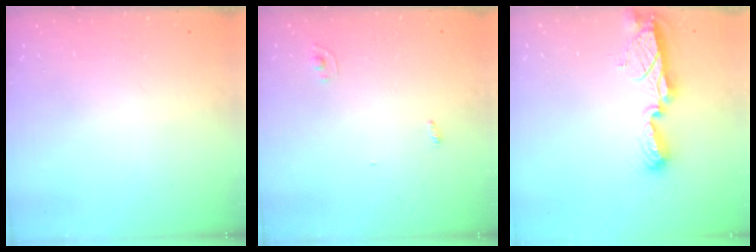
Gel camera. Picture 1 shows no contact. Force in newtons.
{"total": 2.4, "press": 2.4, "slide": 0.2}
{"total": 8.9, "press": 8.9, "slide": 0.5}